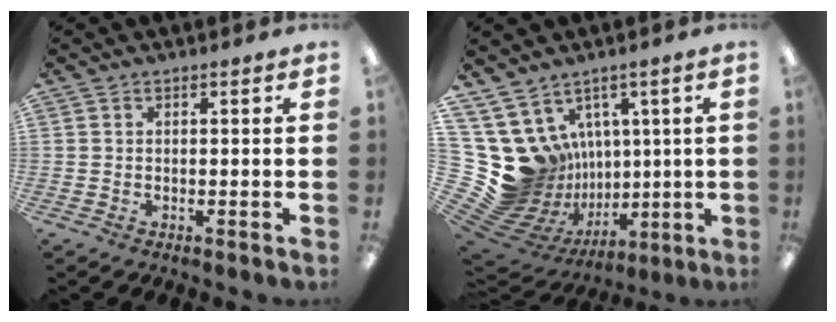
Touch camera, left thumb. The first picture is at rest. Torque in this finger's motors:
{"motor_torque": [0.62, 0.62, -0.29, -0.31, 0.00]}